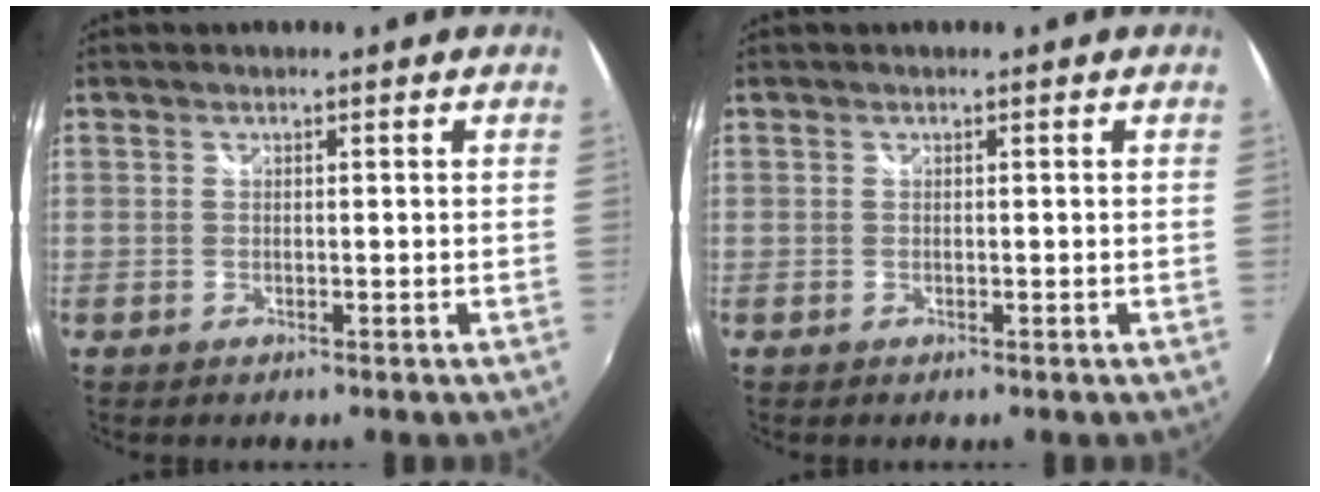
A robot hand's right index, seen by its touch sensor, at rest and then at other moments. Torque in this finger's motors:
{"motor_torque": [0.00, 0.00, 0.00, 0.00]}